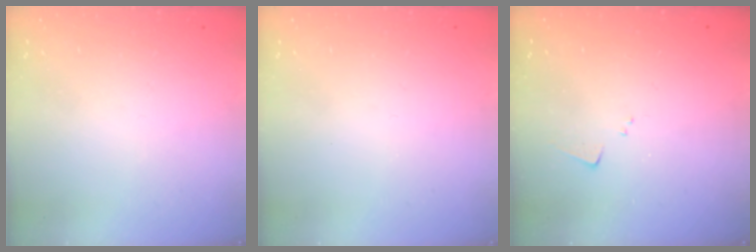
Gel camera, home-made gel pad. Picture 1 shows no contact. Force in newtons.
{"total": 0.0}
{"total": 4.5, "press": 4.5, "slide": 0.5}